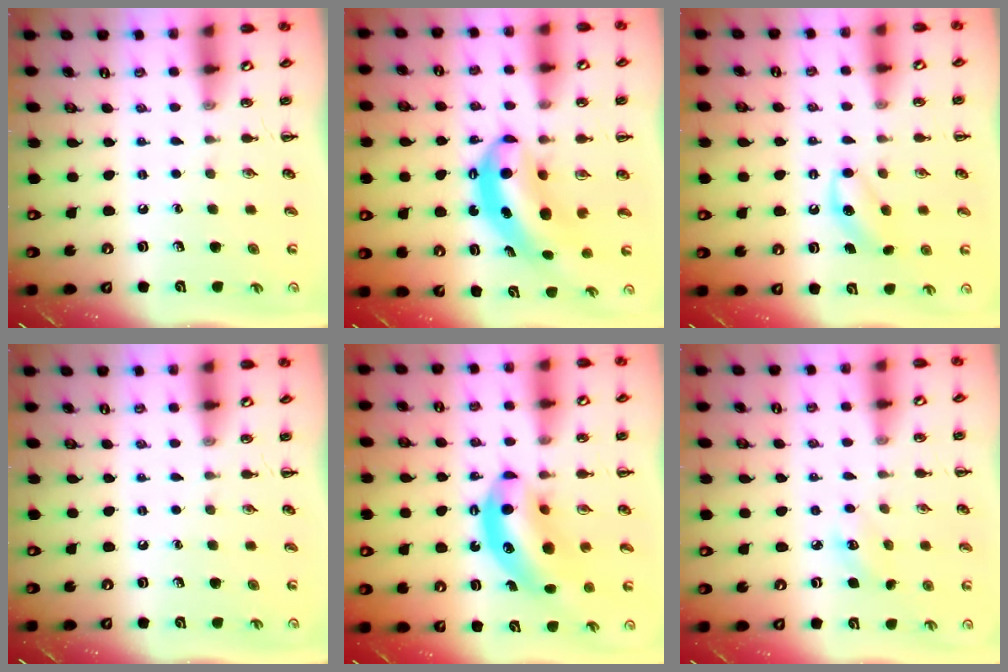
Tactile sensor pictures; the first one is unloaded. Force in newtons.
{"total": 7.2, "press": 7.1, "slide": 1.1}
{"total": 7.0, "press": 6.8, "slide": 1.7}
{"total": 0.0}
{"total": 11.9, "press": 11.5, "slide": 3.2}
{"total": 3.2, "press": 3.1, "slide": 0.7}